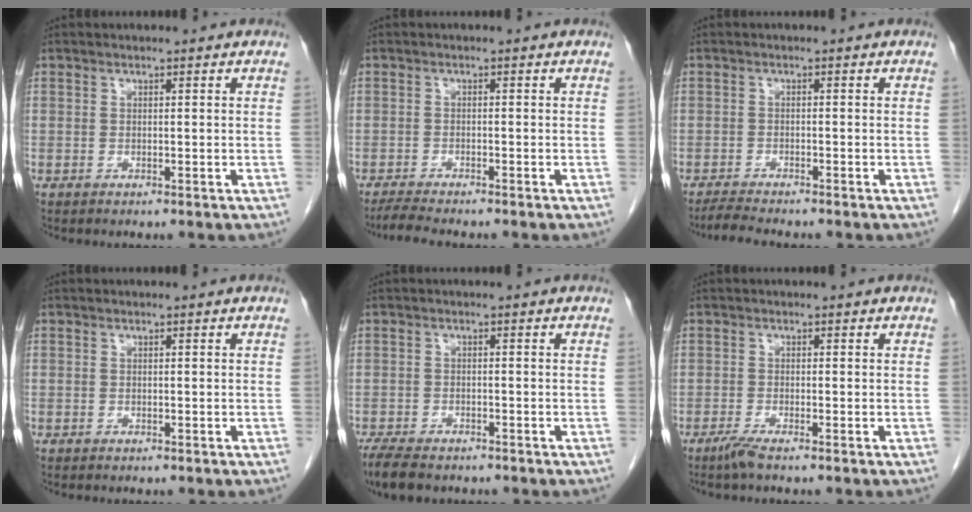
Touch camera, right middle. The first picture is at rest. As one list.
[{"total": 4.0, "force": [-3.5, 0.0, 1.9], "torque": [-0.036, -0.016, -0.059]}, {"total": 3.5, "force": [-3.2, -0.2, 1.4], "torque": [-0.030, -0.016, -0.054]}, {"total": 0.0}, {"total": 7.0, "force": [-5.7, 2.5, 3.3], "torque": [-0.057, -0.012, -0.089]}, {"total": 2.1, "force": [-1.6, -0.2, 1.3], "torque": [-0.036, -0.006, -0.037]}]